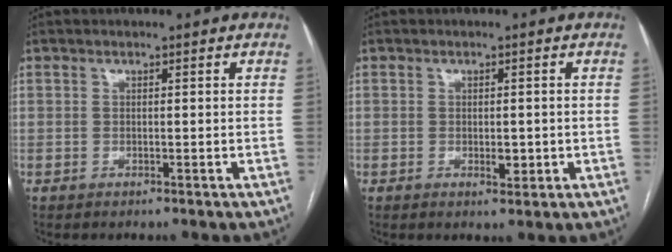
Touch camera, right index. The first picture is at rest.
{"total": 2.3, "force": [-0.4, 1.2, 1.9], "torque": [-0.027, -0.002, 0.000]}